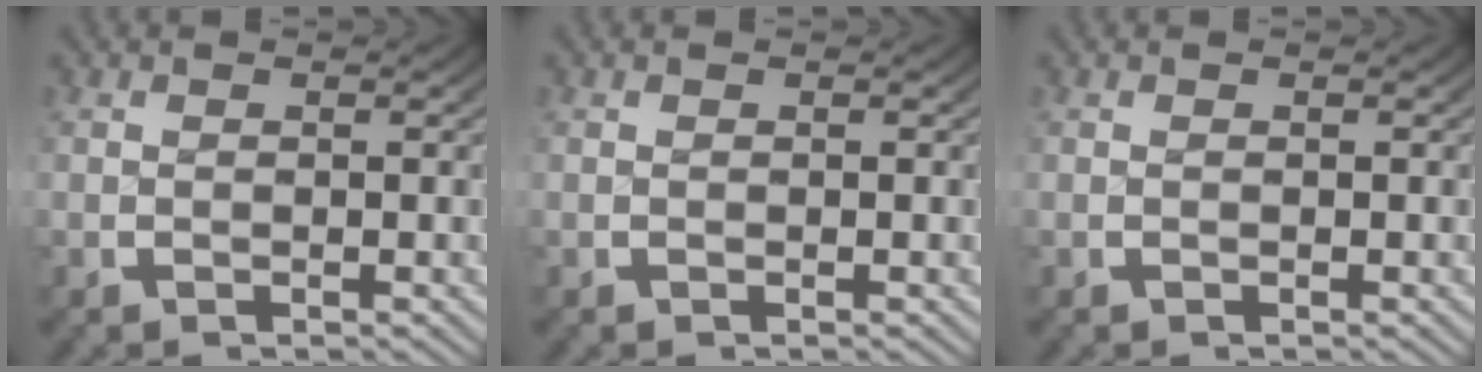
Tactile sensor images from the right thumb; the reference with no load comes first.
{"total": 0.0}
{"total": 0.0}